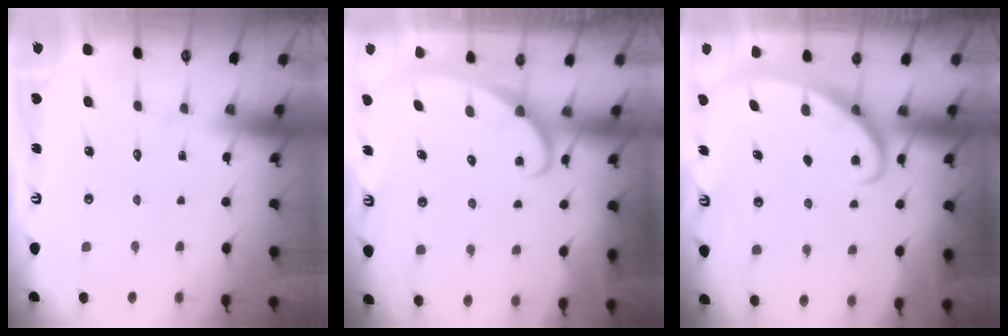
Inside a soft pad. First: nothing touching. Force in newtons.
{"total": 2.4, "press": 2.4, "slide": 0.3}
{"total": 3.0, "press": 3.0, "slide": 0.4}